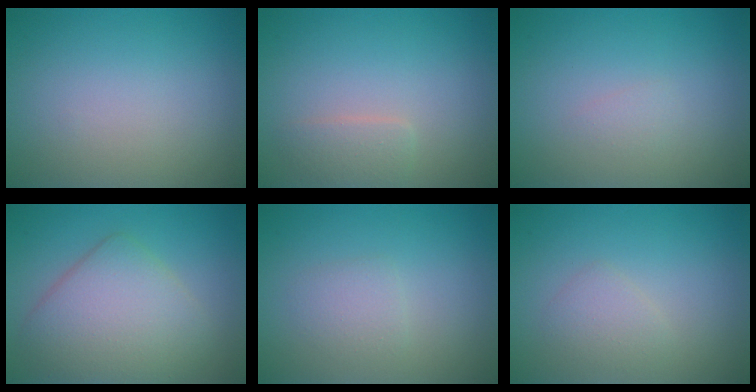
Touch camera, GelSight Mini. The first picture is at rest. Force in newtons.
{"total": 1.5, "press": 1.5, "slide": 0.1}
{"total": 0.6, "press": 0.6, "slide": 0.0}
{"total": 6.2, "press": 6.1, "slide": 0.5}
{"total": 1.6, "press": 1.6, "slide": 0.1}
{"total": 1.6, "press": 1.6, "slide": 0.0}